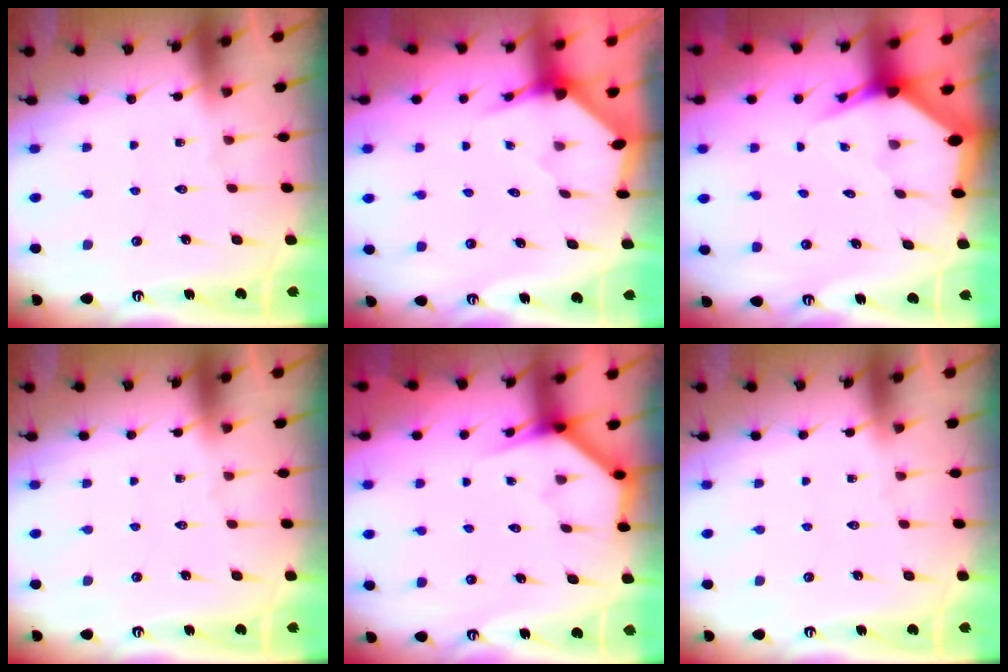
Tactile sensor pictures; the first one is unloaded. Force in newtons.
{"total": 3.3, "press": 3.3, "slide": 0.1}
{"total": 3.7, "press": 3.7, "slide": 0.4}
{"total": 0.0}
{"total": 4.0, "press": 3.9, "slide": 0.3}
{"total": 0.0}